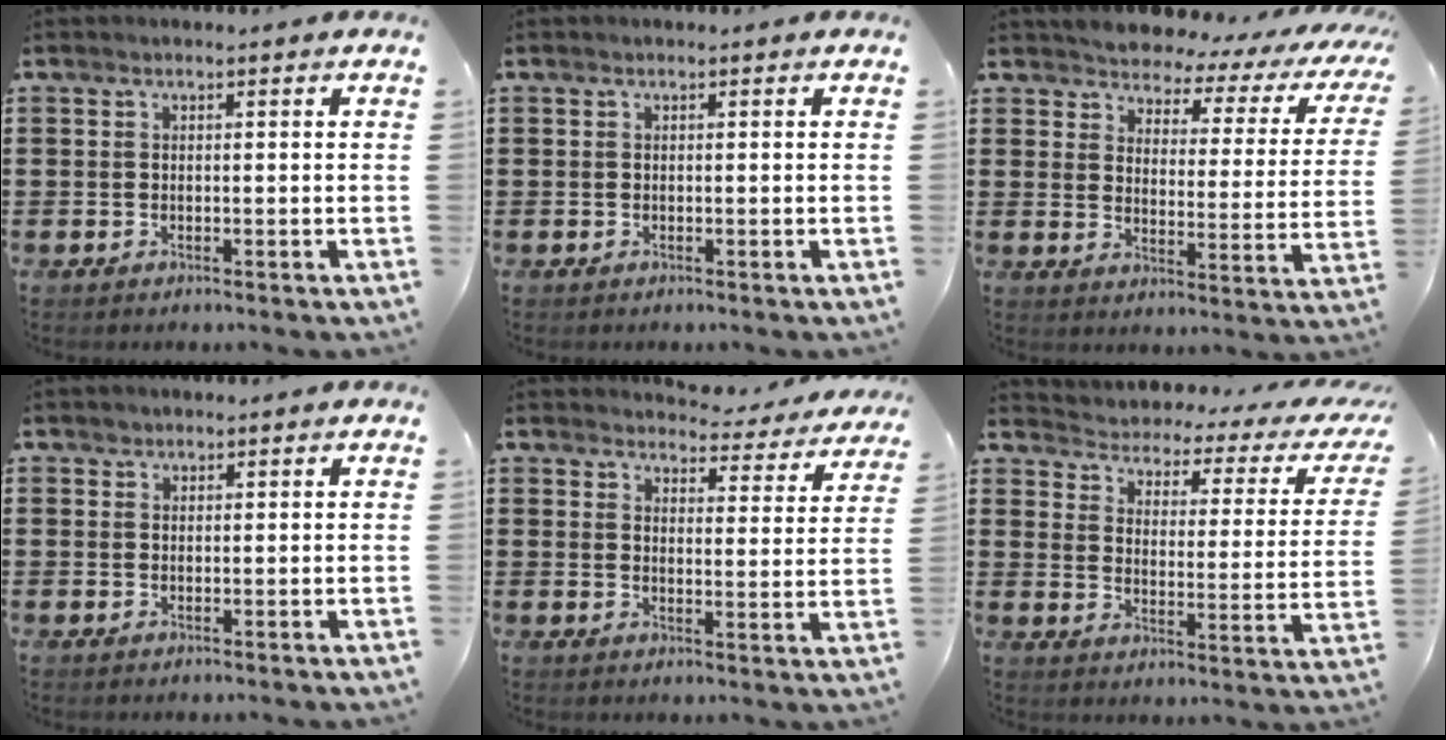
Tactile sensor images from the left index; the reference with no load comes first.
{"total": 0.0}
{"total": 3.1, "force": [3.0, 0.7, 0.2], "torque": [-0.030, -0.029, 0.043]}
{"total": 1.0, "force": [0.8, 0.6, 0.1], "torque": [-0.004, 0.003, 0.015]}
{"total": 4.1, "force": [4.0, 0.4, 0.6], "torque": [-0.024, -0.030, 0.067]}
{"total": 1.6, "force": [1.4, 0.4, 0.6], "torque": [-0.028, -0.021, 0.011]}